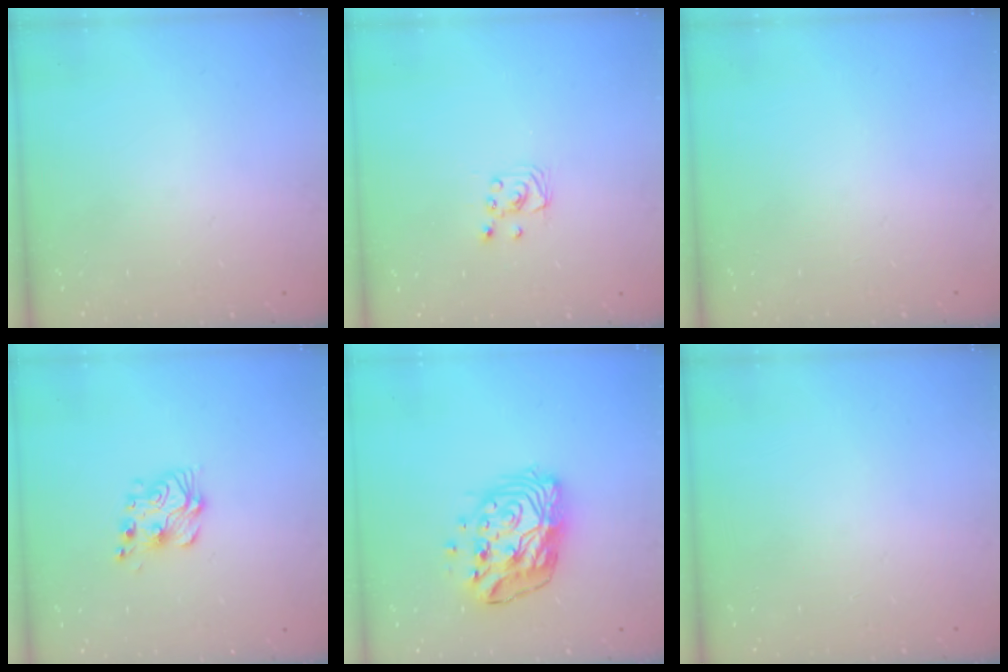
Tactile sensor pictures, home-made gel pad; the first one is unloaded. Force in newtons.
{"total": 2.3, "press": 2.2, "slide": 0.3}
{"total": 0.0}
{"total": 8.1, "press": 8.1, "slide": 0.4}
{"total": 14.9, "press": 14.8, "slide": 1.4}
{"total": 0.0}